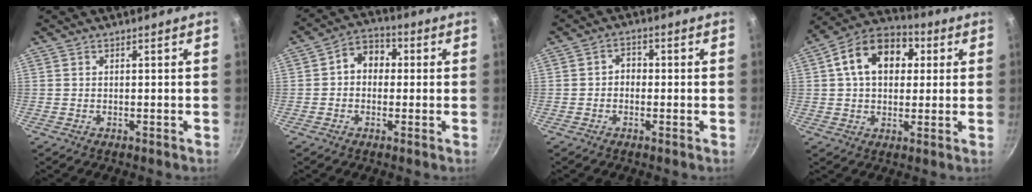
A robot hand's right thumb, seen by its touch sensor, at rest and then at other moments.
{"total": 7.0, "force": [0.6, 5.6, 4.2], "torque": [-0.025, 0.018, -0.007]}
{"total": 2.7, "force": [-0.4, 2.2, 1.5], "torque": [-0.008, 0.011, -0.012]}
{"total": 15.1, "force": [3.7, 10.6, 10.1], "torque": [-0.137, 0.021, 0.041]}